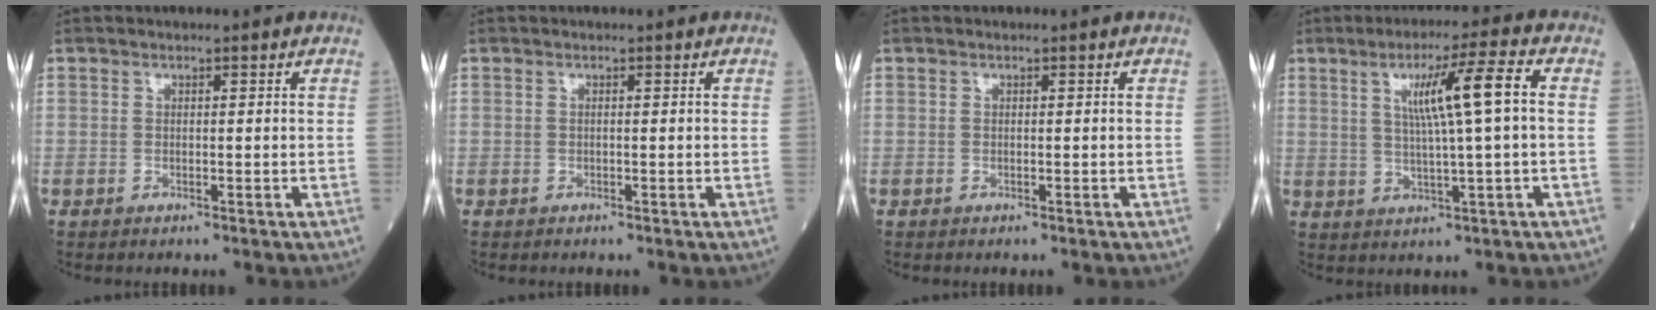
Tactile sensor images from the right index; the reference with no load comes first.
{"total": 0.0}
{"total": 0.0}
{"total": 8.9, "force": [1.8, -0.6, 8.7], "torque": [-0.148, 0.007, 0.033]}